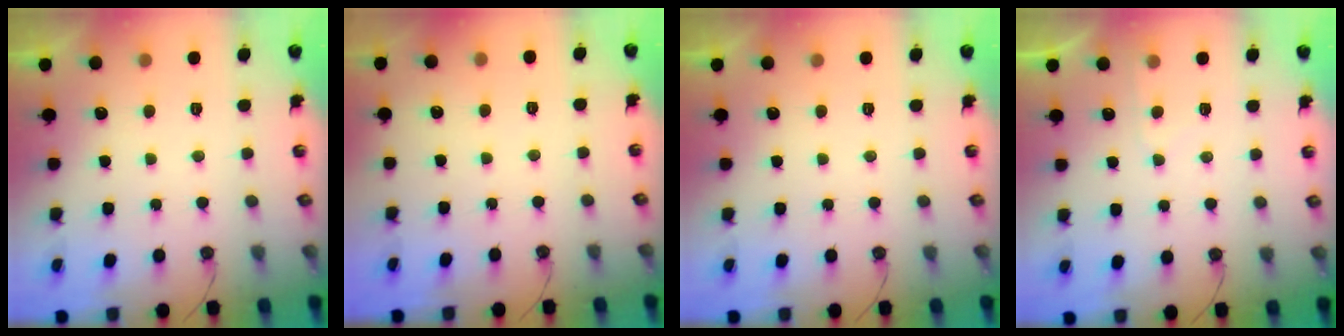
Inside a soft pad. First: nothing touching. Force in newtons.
{"total": 2.2, "press": 2.1, "slide": 0.3}
{"total": 0.0}
{"total": 3.8, "press": 3.8, "slide": 0.4}